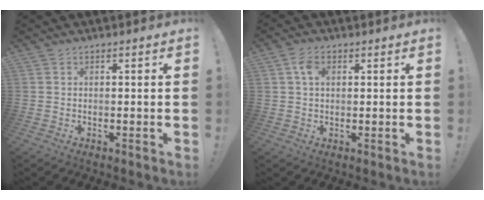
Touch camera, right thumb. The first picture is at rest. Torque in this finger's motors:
{"motor_torque": [0.21, 0.08, -0.12, -0.14, 0.01]}